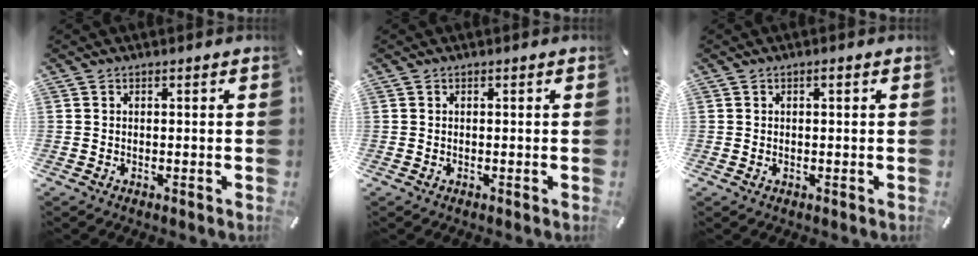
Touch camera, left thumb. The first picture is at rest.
{"total": 0.0}
{"total": 1.2, "force": [0.3, 0.3, 1.1], "torque": [-0.021, 0.001, 0.004]}